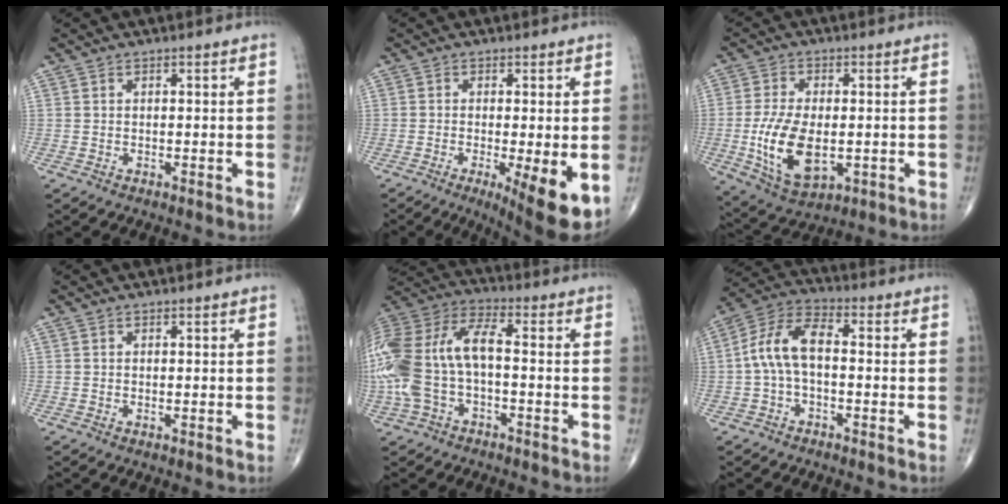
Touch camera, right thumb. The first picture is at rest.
{"total": 10.2, "force": [-3.1, 2.4, 9.4], "torque": [-0.134, -0.023, -0.043]}
{"total": 13.1, "force": [-2.0, 7.0, 10.9], "torque": [-0.208, -0.010, -0.023]}
{"total": 0.0}
{"total": 19.7, "force": [-2.1, 10.3, 16.6], "torque": [-0.388, 0.040, -0.040]}
{"total": 9.4, "force": [-0.5, 4.9, 8.0], "torque": [-0.160, 0.034, -0.019]}